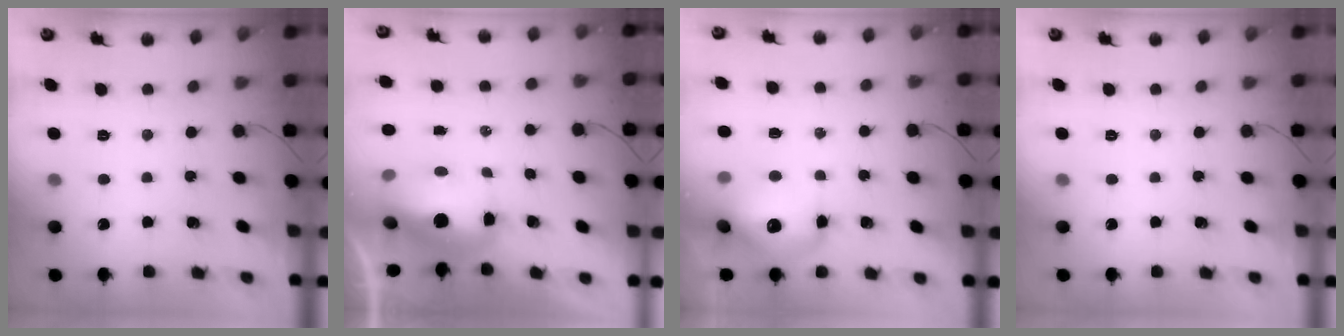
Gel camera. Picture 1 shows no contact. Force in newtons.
{"total": 13.6, "press": 13.4, "slide": 2.8}
{"total": 15.2, "press": 14.8, "slide": 3.6}
{"total": 0.0}